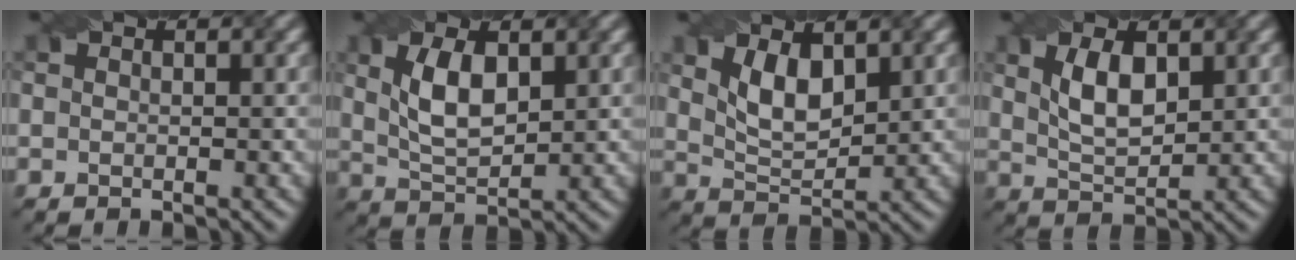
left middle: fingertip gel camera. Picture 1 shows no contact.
{"total": 4.6, "force": [0.9, 2.2, 3.9], "torque": [-0.087, 0.005, 0.024]}
{"total": 3.9, "force": [1.5, 1.9, 3.1], "torque": [-0.068, -0.002, 0.033]}
{"total": 3.9, "force": [1.1, 1.8, 3.3], "torque": [-0.075, 0.004, 0.026]}